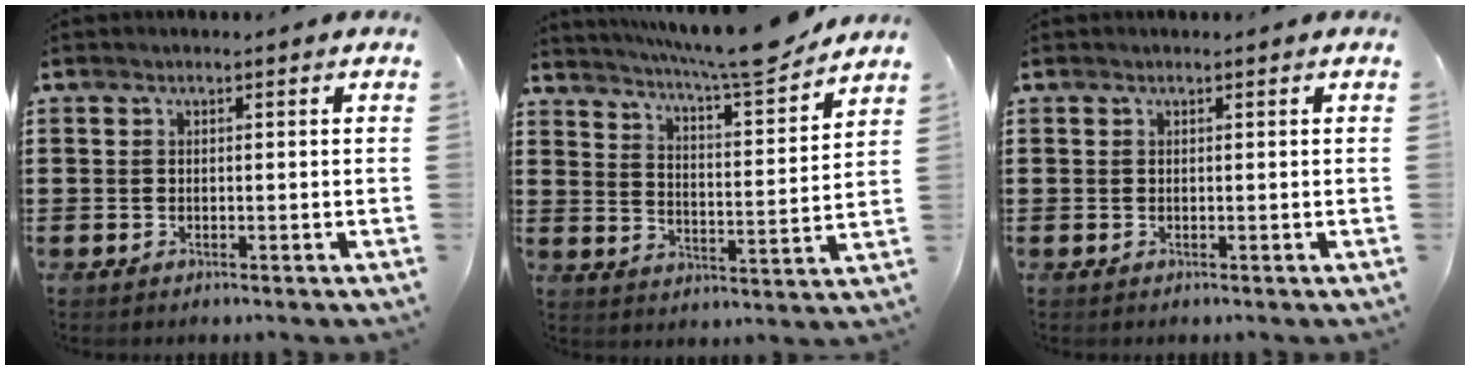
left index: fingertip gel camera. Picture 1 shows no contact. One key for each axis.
{"total": 9.2, "fx": 8.4, "fy": -0.3, "fz": 3.7, "tx": -0.077, "ty": -0.052, "tz": 0.139}
{"total": 0.0}